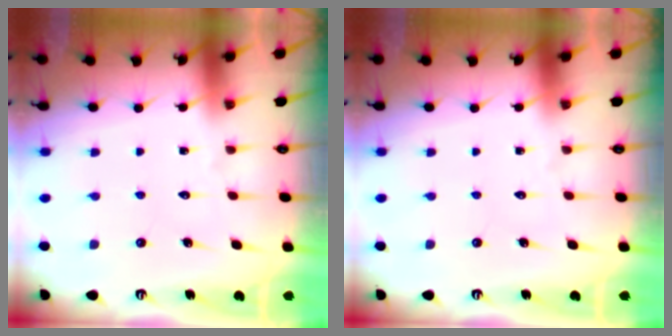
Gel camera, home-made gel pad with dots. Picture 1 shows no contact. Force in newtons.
{"total": 0.0}